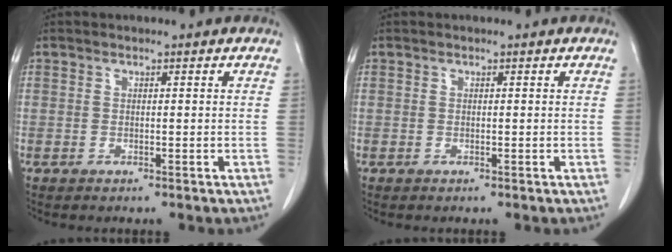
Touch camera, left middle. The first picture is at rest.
{"total": 0.0}